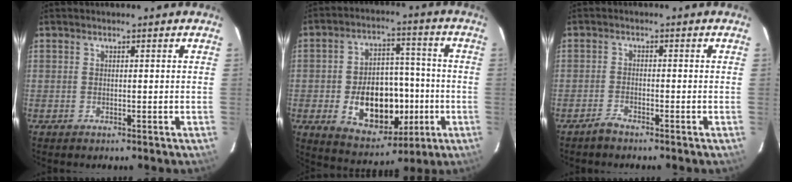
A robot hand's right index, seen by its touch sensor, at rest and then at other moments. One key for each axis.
{"total": 16.4, "fx": -4.0, "fy": 10.7, "fz": 11.7, "tx": -0.222, "ty": 0.020, "tz": -0.039}
{"total": 2.1, "fx": -1.9, "fy": 0.4, "fz": 0.8, "tx": -0.025, "ty": 0.001, "tz": -0.039}